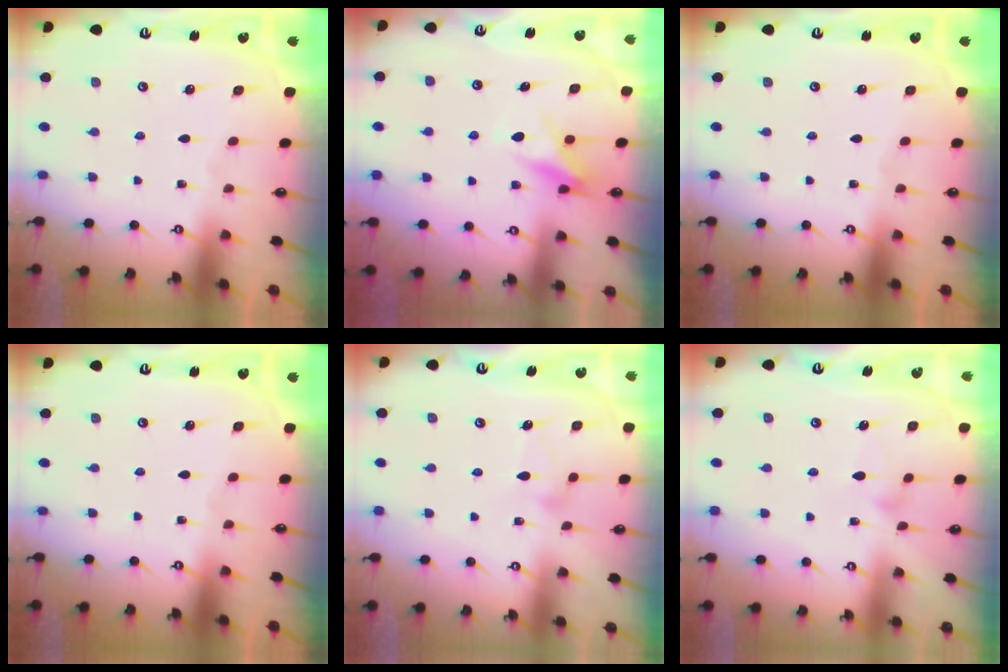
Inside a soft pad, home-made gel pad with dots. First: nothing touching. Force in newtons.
{"total": 6.8, "press": 6.7, "slide": 0.7}
{"total": 0.0}
{"total": 0.0}
{"total": 10.6, "press": 10.6, "slide": 0.3}
{"total": 5.6, "press": 5.6, "slide": 0.3}